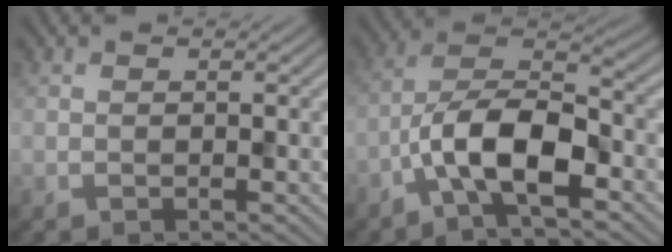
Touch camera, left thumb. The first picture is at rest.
{"total": 9.7, "force": [-4.4, 3.7, 7.8], "torque": [-0.144, 0.010, -0.096]}